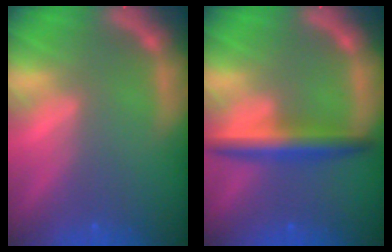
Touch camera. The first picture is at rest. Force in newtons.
{"total": 4.5}